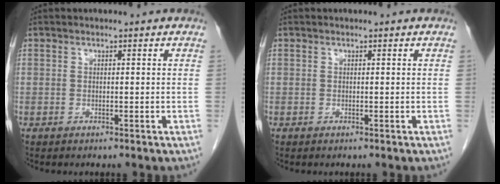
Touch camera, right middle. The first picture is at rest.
{"total": 0.0}